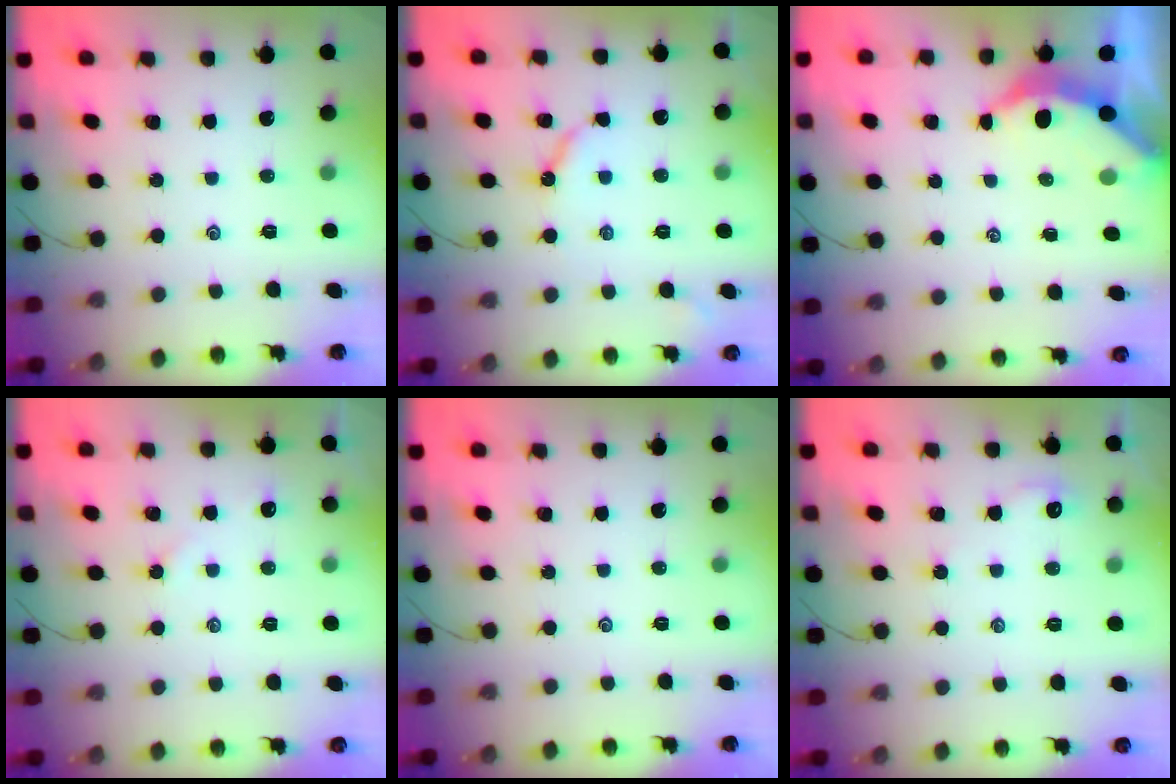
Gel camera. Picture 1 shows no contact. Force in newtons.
{"total": 5.1, "press": 5.1, "slide": 0.4}
{"total": 3.7, "press": 3.7, "slide": 0.4}
{"total": 2.2, "press": 2.2, "slide": 0.4}
{"total": 0.0}
{"total": 1.8, "press": 1.8, "slide": 0.3}